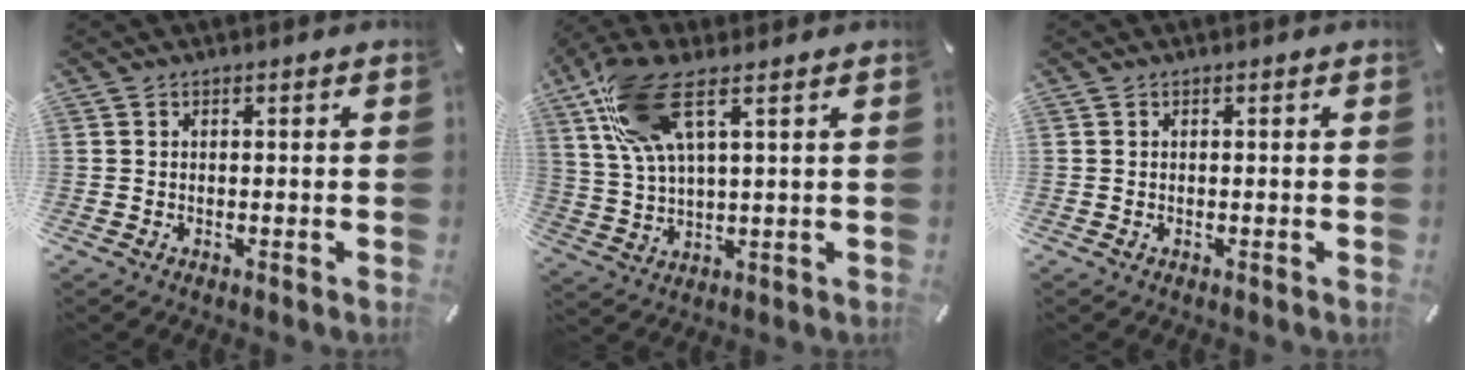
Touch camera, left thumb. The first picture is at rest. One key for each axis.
{"total": 12.8, "fx": 6.6, "fy": 4.9, "fz": 9.9, "tx": -0.215, "ty": -0.005, "tz": 0.125}
{"total": 0.0}